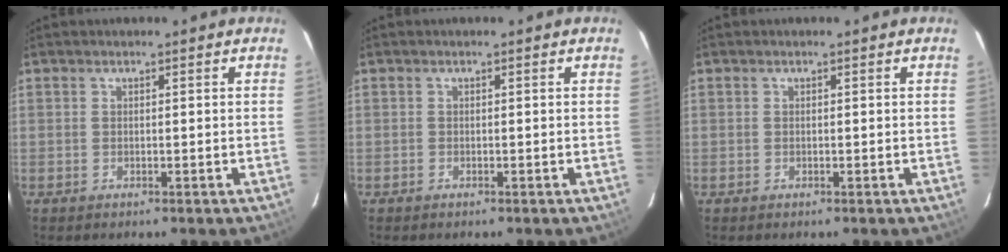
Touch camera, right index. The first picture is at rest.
{"total": 0.0}
{"total": 0.0}